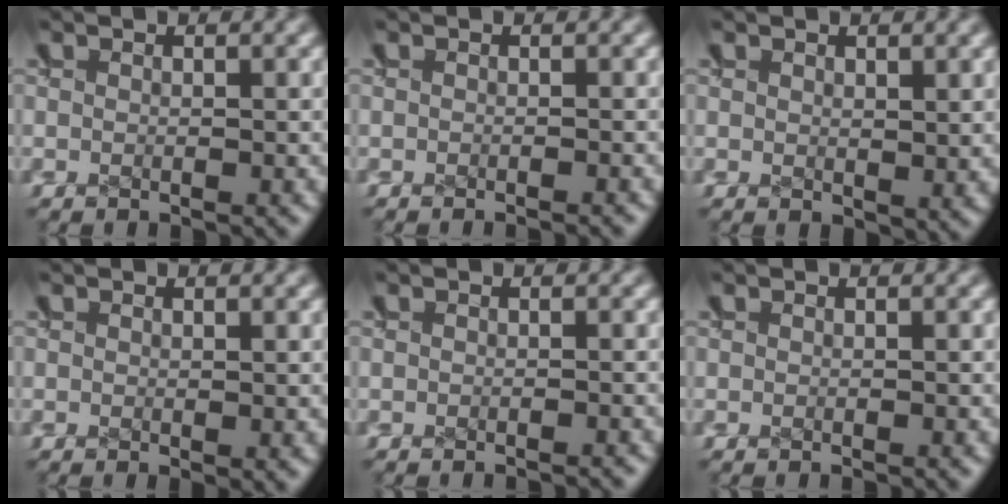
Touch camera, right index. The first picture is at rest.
{"total": 0.6, "force": [-0.6, 0.3, 0.2], "torque": [0.005, 0.002, -0.011]}
{"total": 1.2, "force": [0.6, 0.5, 0.9], "torque": [-0.017, -0.010, 0.015]}
{"total": 0.5, "force": [0.2, 0.0, 0.5], "torque": [-0.006, -0.007, 0.007]}
{"total": 0.7, "force": [-0.6, 0.2, 0.1], "torque": [0.006, 0.003, -0.012]}
{"total": 0.0}